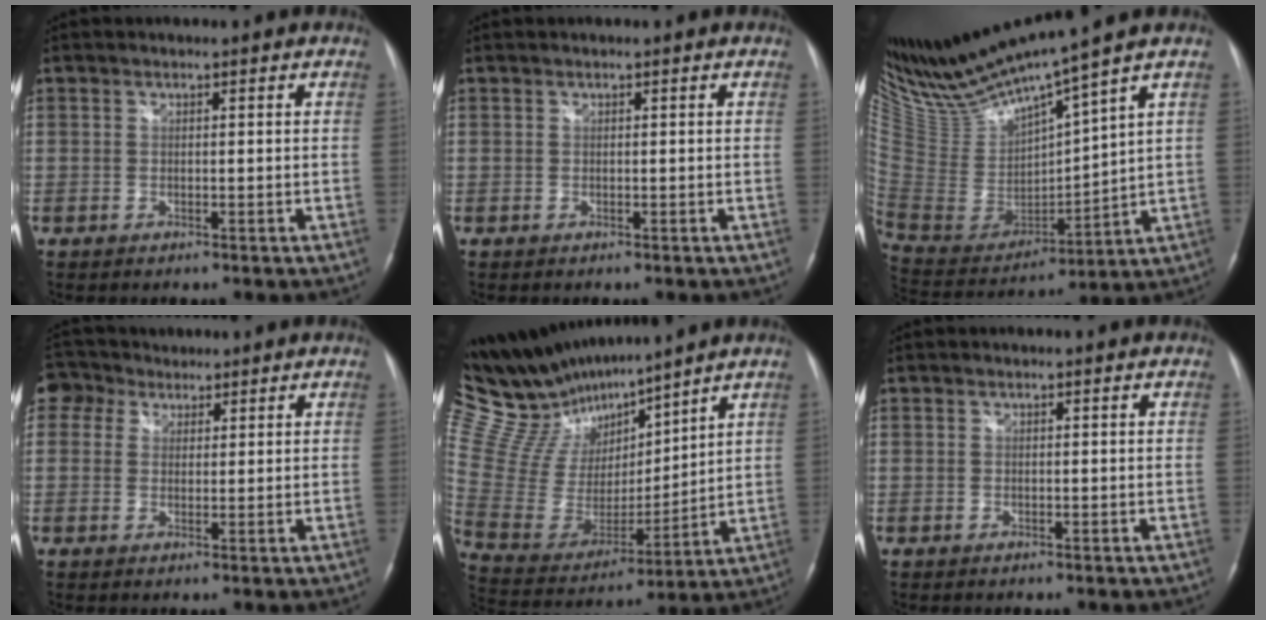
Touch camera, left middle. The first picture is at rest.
{"total": 0.0}
{"total": 16.6, "force": [14.4, -0.8, 8.1], "torque": [-0.163, -0.021, 0.292]}
{"total": 4.5, "force": [2.7, 3.6, 0.3], "torque": [-0.016, 0.026, 0.051]}
{"total": 17.8, "force": [16.2, 3.8, 6.3], "torque": [-0.135, 0.001, 0.315]}
{"total": 0.0}